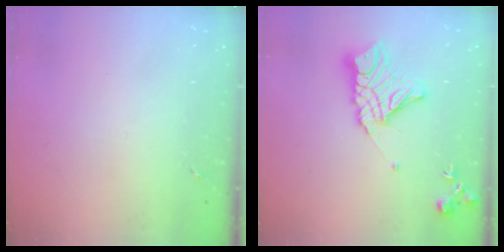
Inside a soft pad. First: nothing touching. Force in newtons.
{"total": 15.8, "press": 15.7, "slide": 1.4}